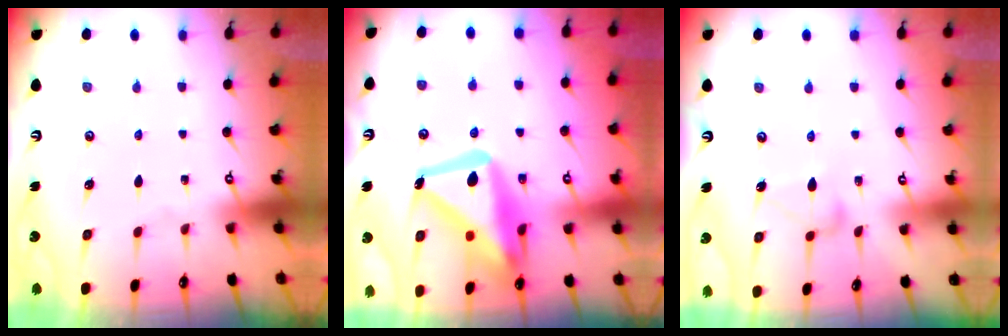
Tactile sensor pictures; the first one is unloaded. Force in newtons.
{"total": 21.7, "press": 21.6, "slide": 2.0}
{"total": 10.0, "press": 9.9, "slide": 0.5}